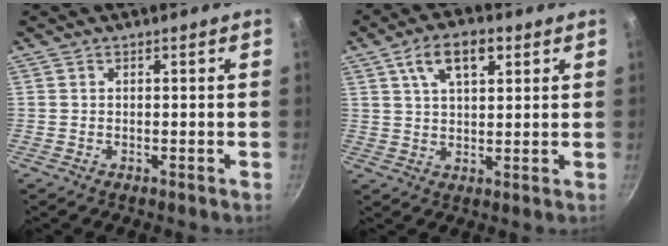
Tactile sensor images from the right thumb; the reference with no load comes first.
{"total": 9.2, "force": [4.0, 4.7, 6.7], "torque": [-0.100, 0.000, 0.066]}